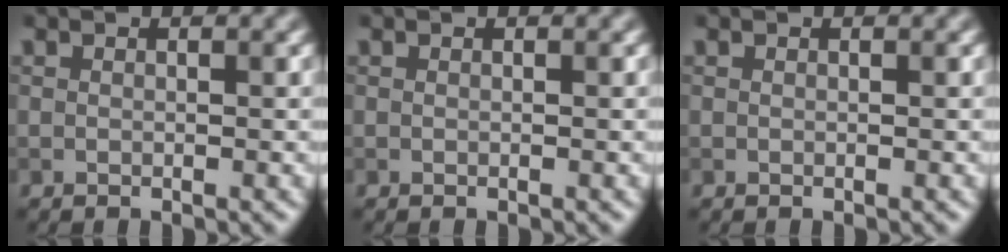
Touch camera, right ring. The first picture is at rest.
{"total": 0.0}
{"total": 0.0}